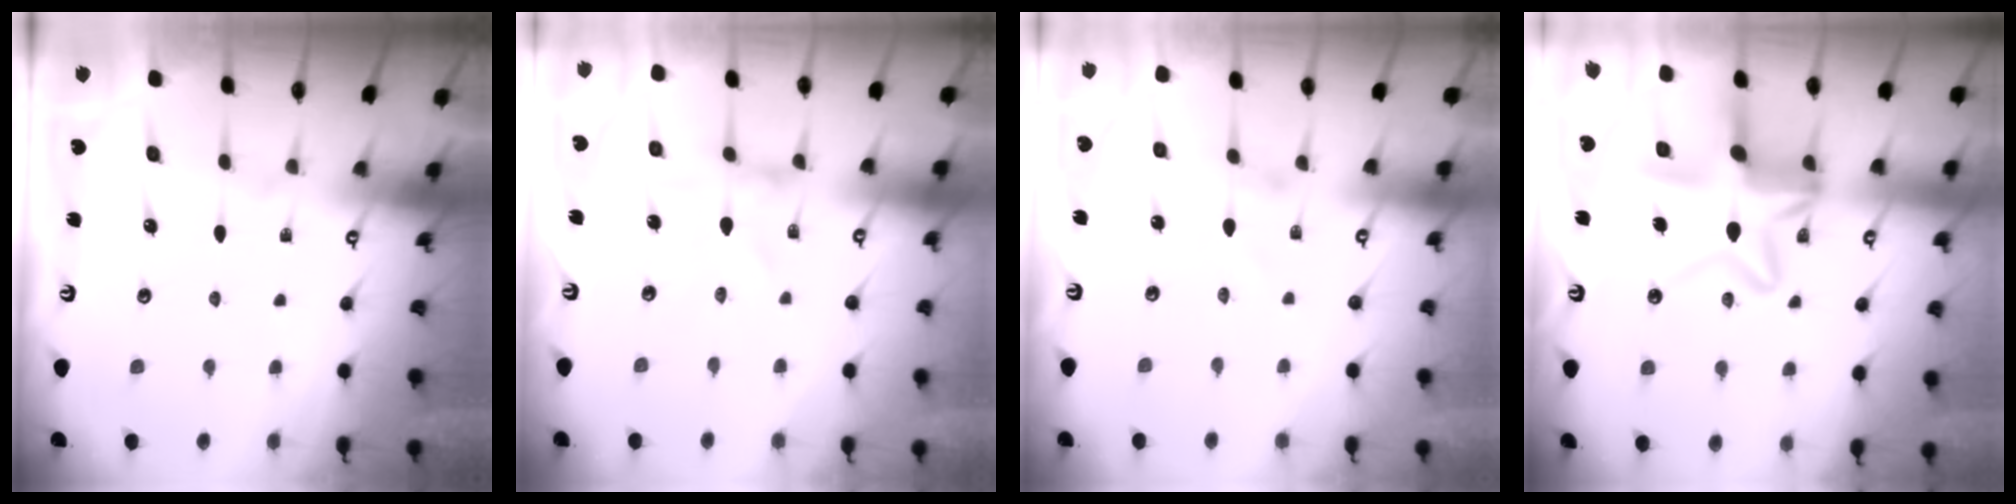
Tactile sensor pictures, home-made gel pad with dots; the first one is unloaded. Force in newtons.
{"total": 0.0}
{"total": 1.5, "press": 1.5, "slide": 0.1}
{"total": 14.2, "press": 14.1, "slide": 1.4}